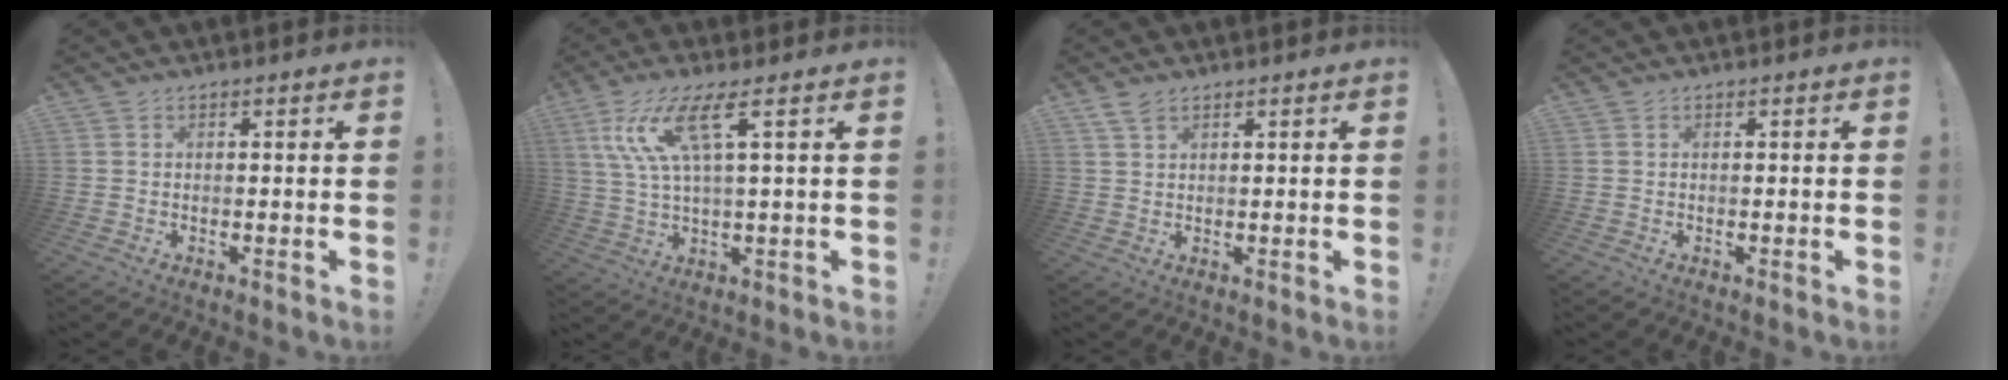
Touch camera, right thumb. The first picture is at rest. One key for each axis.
{"total": 12.0, "fx": 5.1, "fy": 2.0, "fz": 10.7, "tx": -0.219, "ty": -0.006, "tz": 0.087}
{"total": 3.2, "fx": 2.3, "fy": 1.3, "fz": 1.8, "tx": -0.037, "ty": -0.006, "tz": 0.042}
{"total": 0.0}